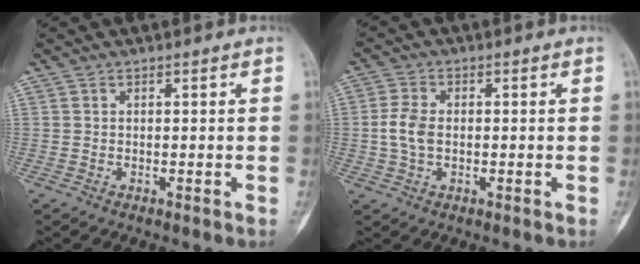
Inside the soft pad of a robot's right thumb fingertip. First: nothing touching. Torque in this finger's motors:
{"motor_torque": [0.56, 0.11, 0.44, -0.23, 0.12]}